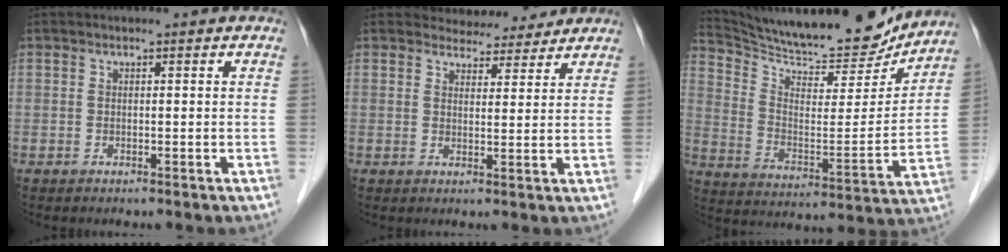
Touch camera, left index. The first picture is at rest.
{"total": 5.3, "force": [5.0, 1.6, 0.1], "torque": [0.001, 0.003, 0.064]}
{"total": 21.8, "force": [20.5, 3.0, 6.8], "torque": [-0.124, -0.041, 0.306]}